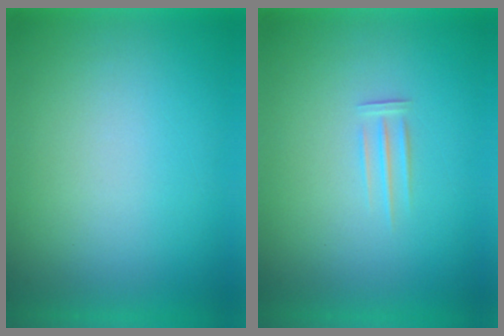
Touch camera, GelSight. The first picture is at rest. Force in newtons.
{"total": 1.9}